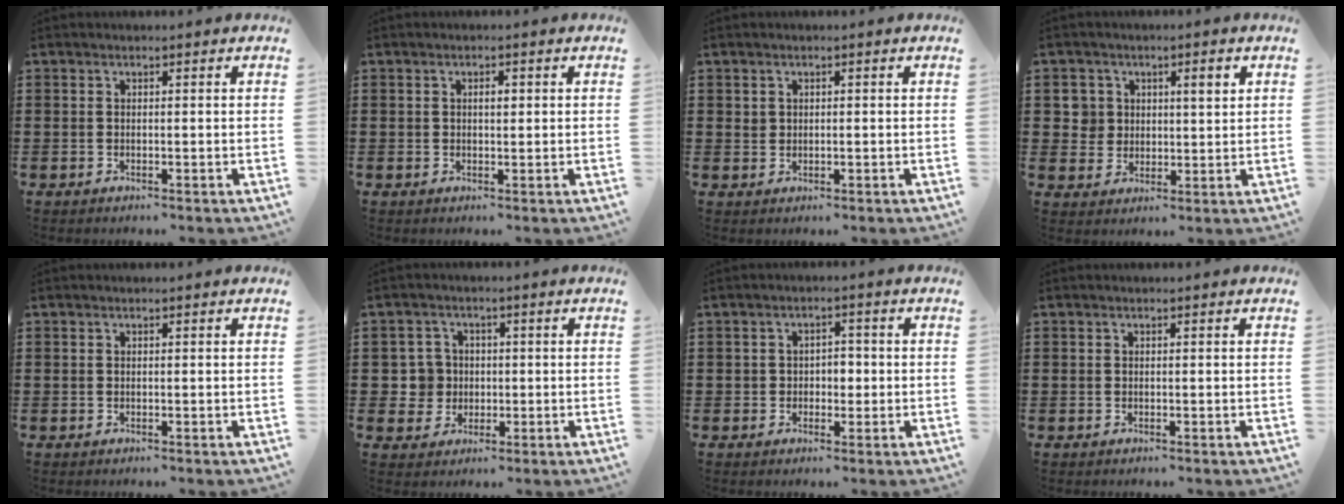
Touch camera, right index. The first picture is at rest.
{"total": 1.5, "force": [0.3, 0.7, 1.3], "torque": [-0.027, 0.005, 0.003]}
{"total": 0.9, "force": [0.4, 0.8, 0.4], "torque": [-0.011, 0.003, 0.007]}
{"total": 4.4, "force": [1.3, 3.8, 1.8], "torque": [-0.047, 0.012, 0.019]}
{"total": 0.0}
{"total": 4.5, "force": [-0.2, 4.4, 1.0], "torque": [-0.040, 0.014, -0.005]}
{"total": 2.3, "force": [-0.3, 1.9, 1.1], "torque": [-0.029, 0.006, -0.011]}
{"total": 0.0}